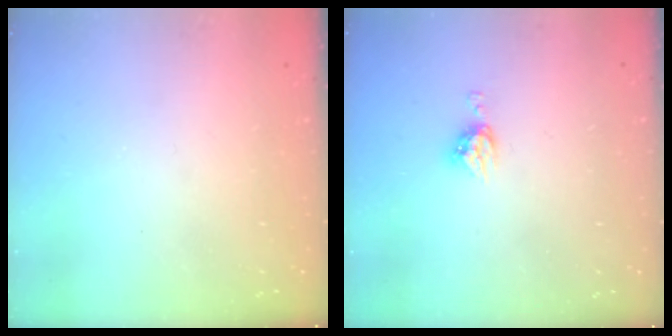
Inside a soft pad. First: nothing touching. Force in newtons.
{"total": 5.0, "press": 4.9, "slide": 0.3}